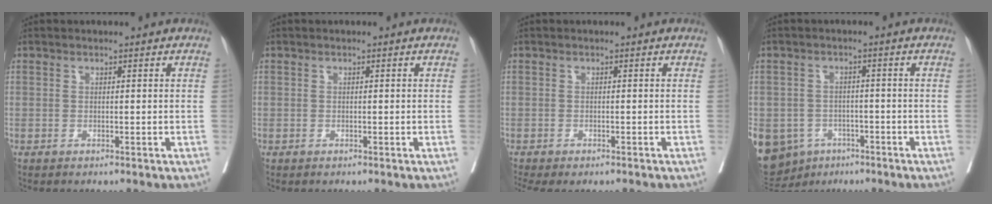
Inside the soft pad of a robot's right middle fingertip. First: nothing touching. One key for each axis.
{"total": 0.0}
{"total": 5.4, "fx": -4.5, "fy": 1.7, "fz": 2.5, "tx": -0.036, "ty": -0.002, "tz": -0.064}
{"total": 15.1, "fx": -7.3, "fy": 12.1, "fz": 5.4, "tx": -0.162, "ty": 0.001, "tz": -0.095}